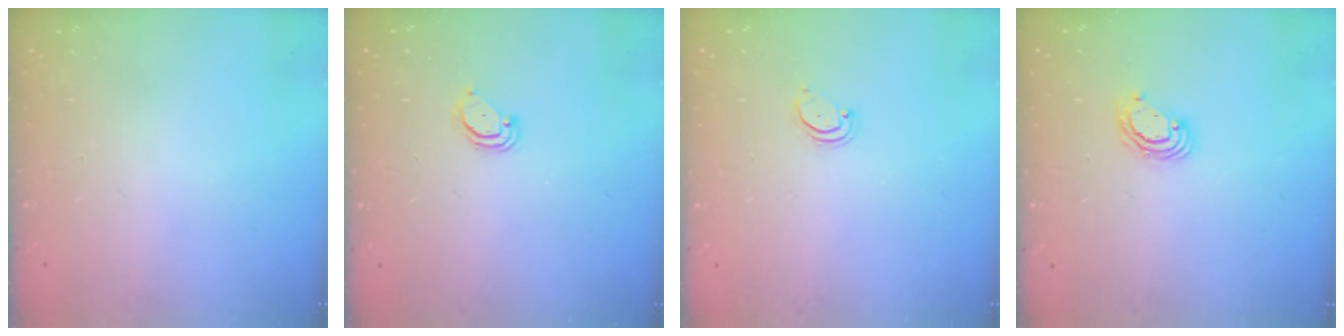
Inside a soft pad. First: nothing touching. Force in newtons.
{"total": 2.6, "press": 2.6, "slide": 0.2}
{"total": 2.2, "press": 2.2, "slide": 0.2}
{"total": 4.5, "press": 4.5, "slide": 0.1}